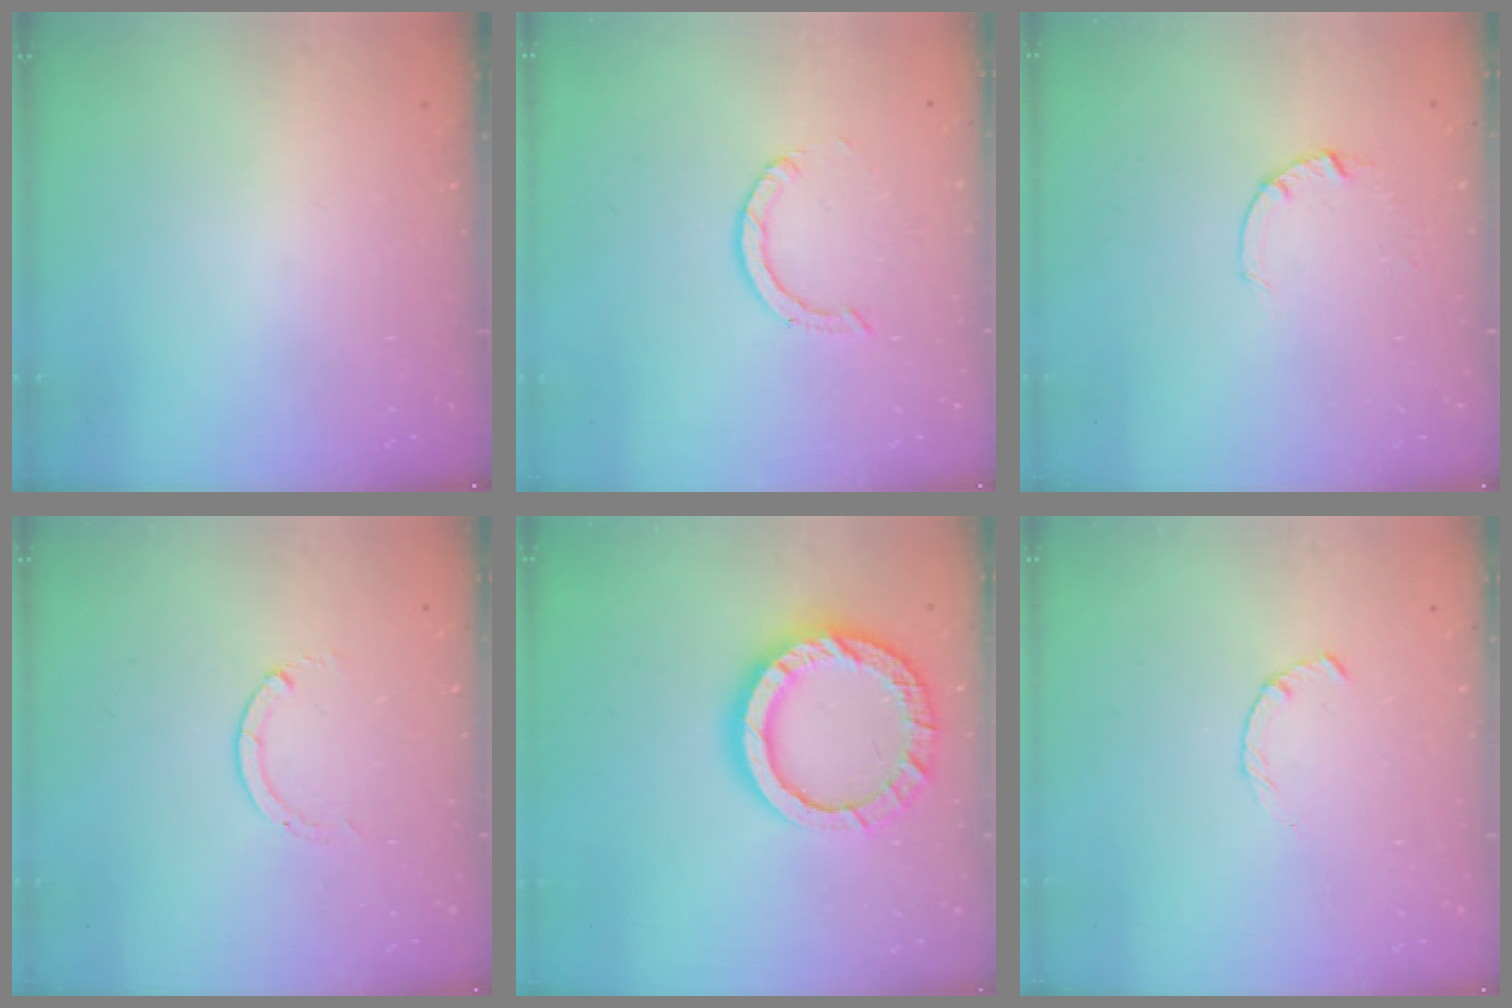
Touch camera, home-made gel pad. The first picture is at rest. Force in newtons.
{"total": 0.8, "press": 0.8, "slide": 0.1}
{"total": 2.6, "press": 2.6, "slide": 0.4}
{"total": 0.6, "press": 0.5, "slide": 0.1}
{"total": 16.3, "press": 16.2, "slide": 1.5}
{"total": 2.4, "press": 2.3, "slide": 0.4}